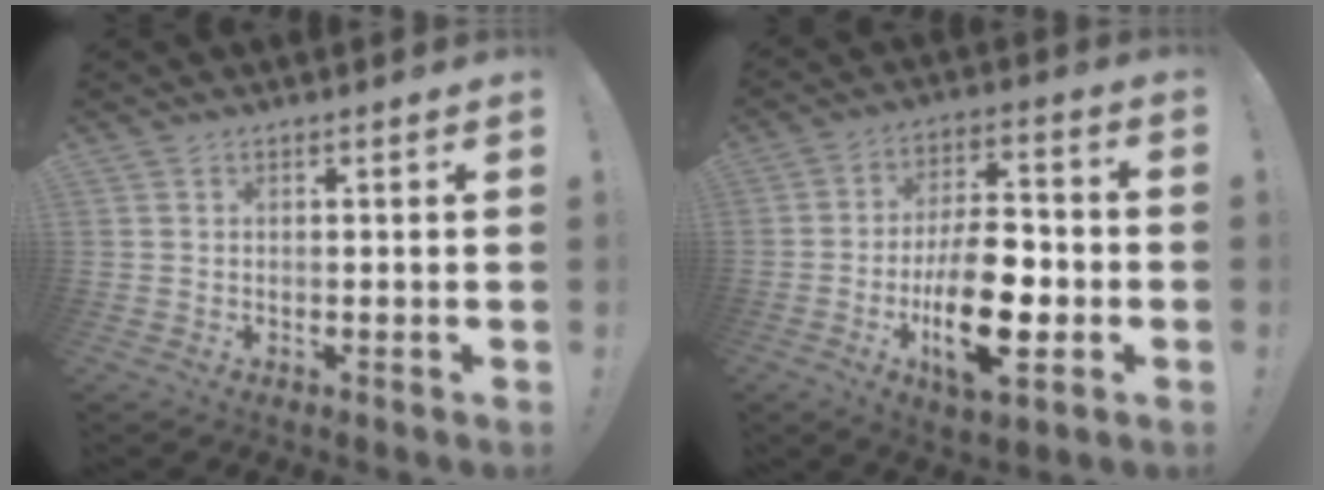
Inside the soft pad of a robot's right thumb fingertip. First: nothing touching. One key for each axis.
{"total": 17.8, "fx": -4.9, "fy": 8.0, "fz": 15.1, "tx": -0.254, "ty": 0.012, "tz": -0.078}